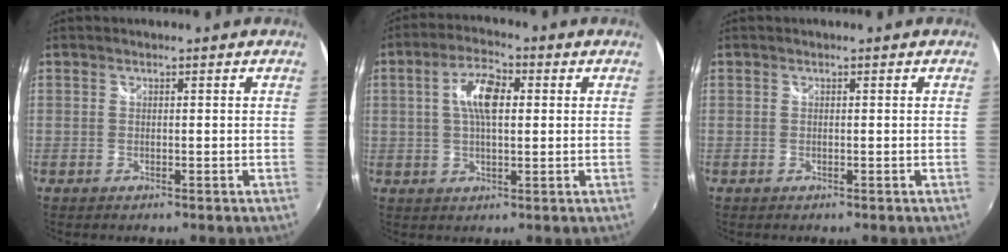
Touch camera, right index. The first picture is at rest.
{"total": 7.6, "force": [1.5, 3.3, 6.7], "torque": [-0.124, 0.015, 0.025]}
{"total": 0.0}